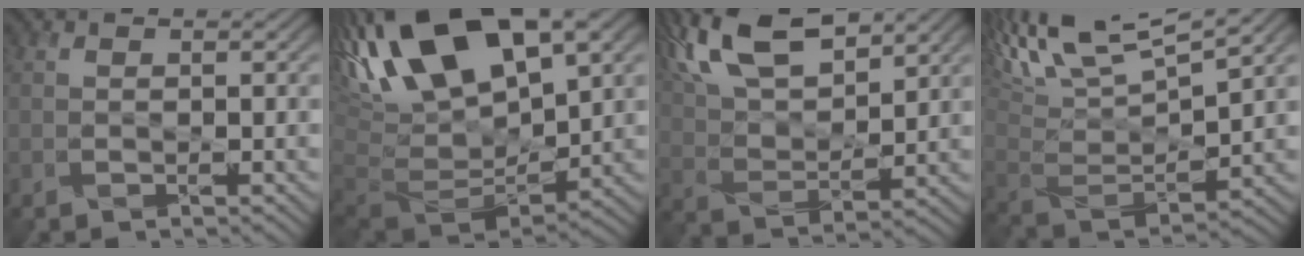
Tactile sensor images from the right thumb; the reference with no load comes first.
{"total": 20.7, "force": [8.1, 10.5, 15.9], "torque": [-0.337, 0.006, 0.166]}
{"total": 15.3, "force": [9.0, 6.4, 10.5], "torque": [-0.237, 0.026, 0.151]}
{"total": 16.8, "force": [10.6, 5.1, 11.9], "torque": [-0.278, 0.032, 0.168]}